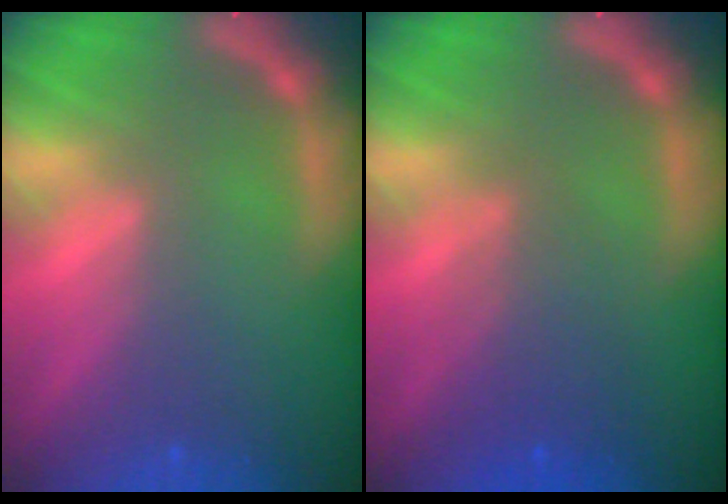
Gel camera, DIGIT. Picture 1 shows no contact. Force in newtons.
{"total": 3.5}